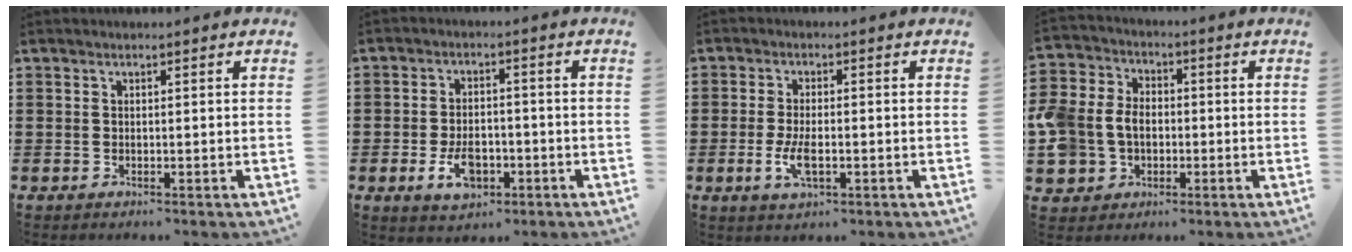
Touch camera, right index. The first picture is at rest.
{"total": 5.6, "force": [-2.1, 3.3, 4.0], "torque": [-0.073, 0.002, -0.041]}
{"total": 4.5, "force": [-1.1, 1.8, 4.0], "torque": [-0.089, -0.005, -0.023]}
{"total": 7.3, "force": [-1.0, 6.3, 3.5], "torque": [-0.116, 0.009, -0.027]}